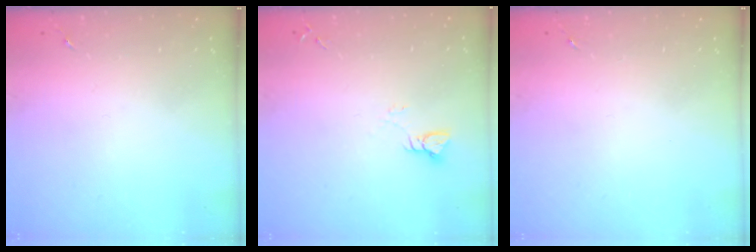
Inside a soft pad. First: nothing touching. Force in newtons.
{"total": 3.0, "press": 3.0, "slide": 0.3}
{"total": 0.0}